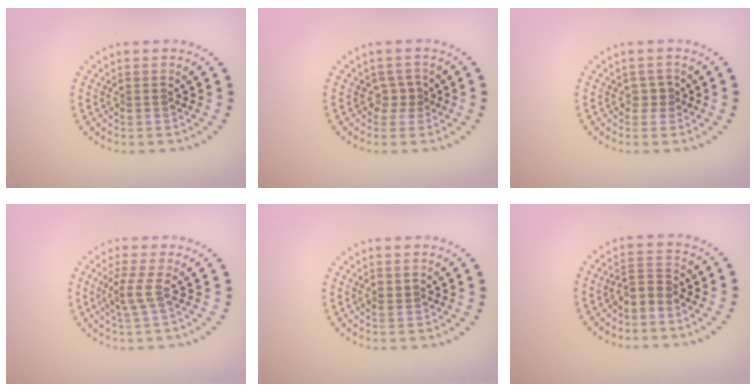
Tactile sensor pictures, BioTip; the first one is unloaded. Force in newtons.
{"total": 1.5, "press": 1.1, "slide": 1.0}
{"total": 1.1, "press": 1.0, "slide": 0.6}
{"total": 2.0, "press": 1.3, "slide": 1.5}
{"total": 0.8, "press": 0.8, "slide": 0.1}
{"total": 2.0, "press": 1.6, "slide": 1.2}